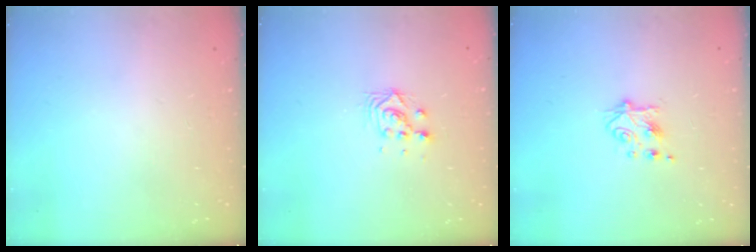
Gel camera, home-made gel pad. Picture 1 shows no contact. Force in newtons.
{"total": 4.8, "press": 4.8, "slide": 0.1}
{"total": 5.3, "press": 5.2, "slide": 0.8}